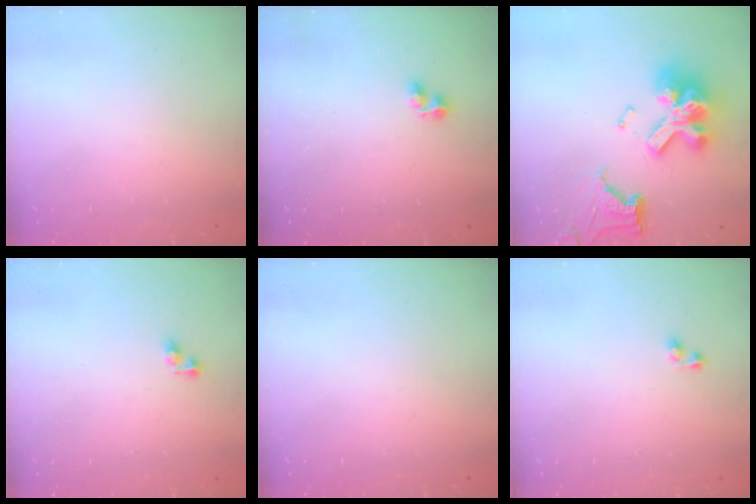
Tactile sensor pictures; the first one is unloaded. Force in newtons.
{"total": 2.8, "press": 2.7, "slide": 0.5}
{"total": 20.1, "press": 20.0, "slide": 2.1}
{"total": 3.6, "press": 3.6, "slide": 0.5}
{"total": 0.0}
{"total": 2.9, "press": 2.9, "slide": 0.2}